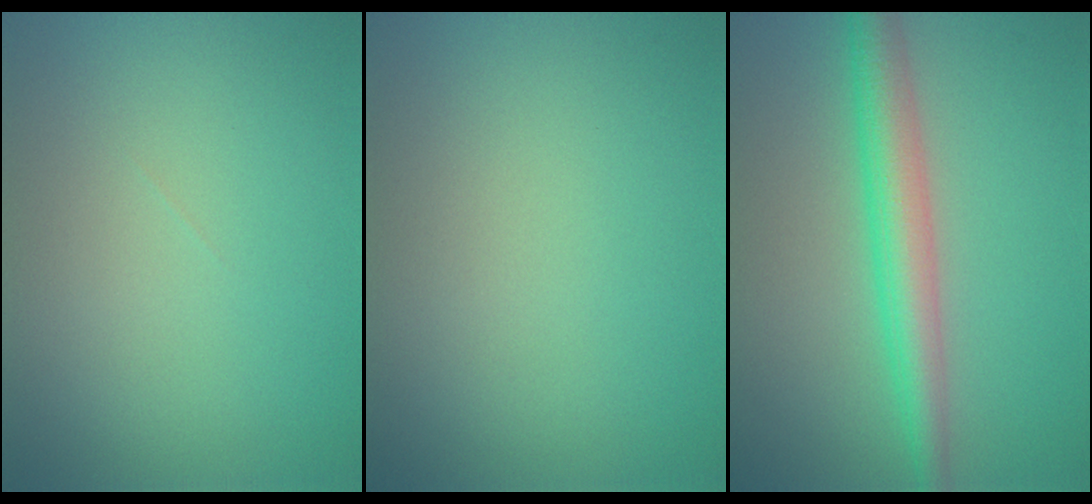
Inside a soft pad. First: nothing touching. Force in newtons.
{"total": 0.0}
{"total": 4.4, "press": 4.4, "slide": 0.1}